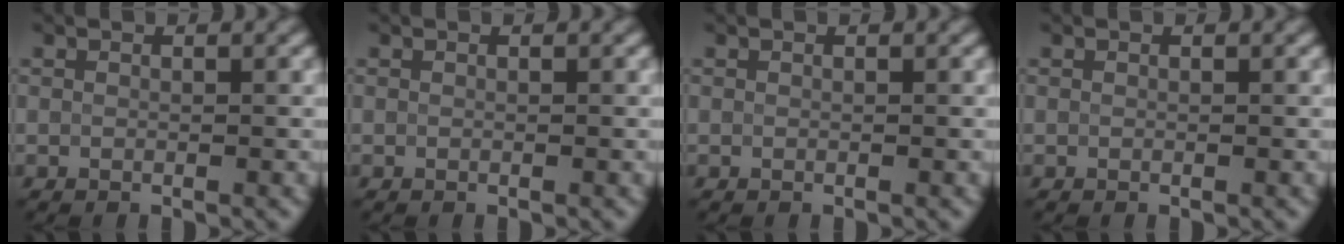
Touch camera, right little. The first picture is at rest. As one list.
[{"total": 0.0}, {"total": 0.0}, {"total": 0.0}]